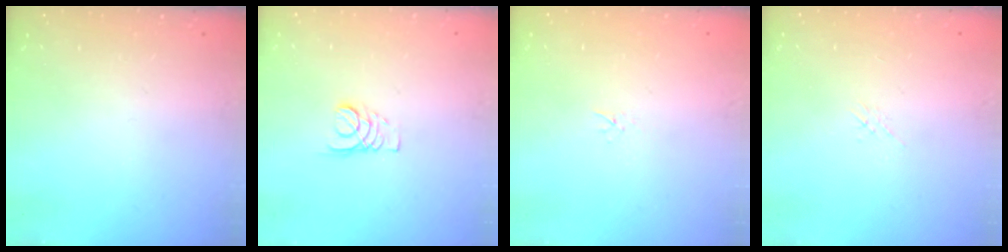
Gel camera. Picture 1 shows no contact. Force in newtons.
{"total": 3.4, "press": 3.4, "slide": 0.5}
{"total": 1.6, "press": 1.6, "slide": 0.2}
{"total": 1.7, "press": 1.6, "slide": 0.4}